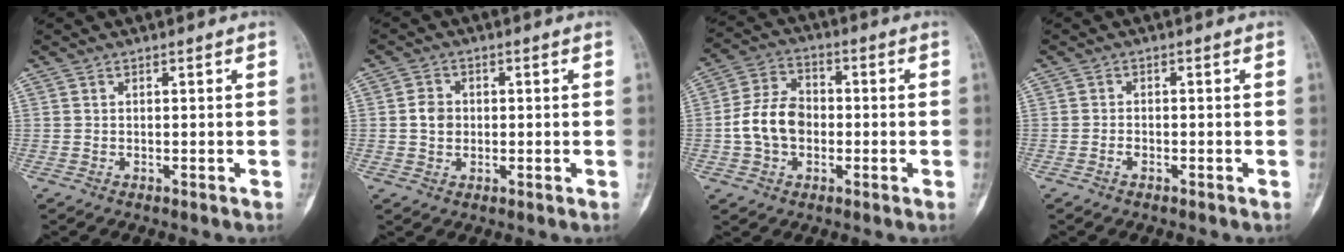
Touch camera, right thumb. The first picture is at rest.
{"total": 3.6, "force": [0.2, 3.0, 2.0], "torque": [-0.024, 0.002, 0.000]}
{"total": 9.8, "force": [-1.3, 7.2, 6.5], "torque": [-0.104, 0.024, -0.032]}
{"total": 1.1, "force": [-0.7, 0.7, 0.5], "torque": [-0.003, 0.002, -0.015]}